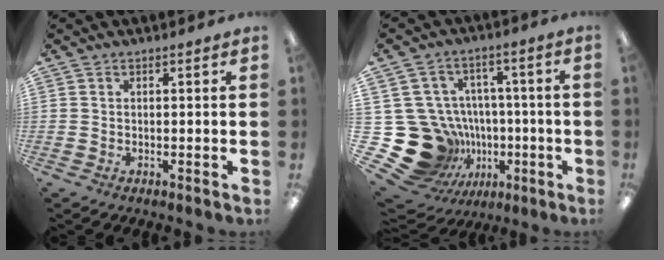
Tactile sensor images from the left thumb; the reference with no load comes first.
{"total": 23.2, "force": [-4.7, 20.3, 10.3], "torque": [-0.207, 0.011, -0.014]}